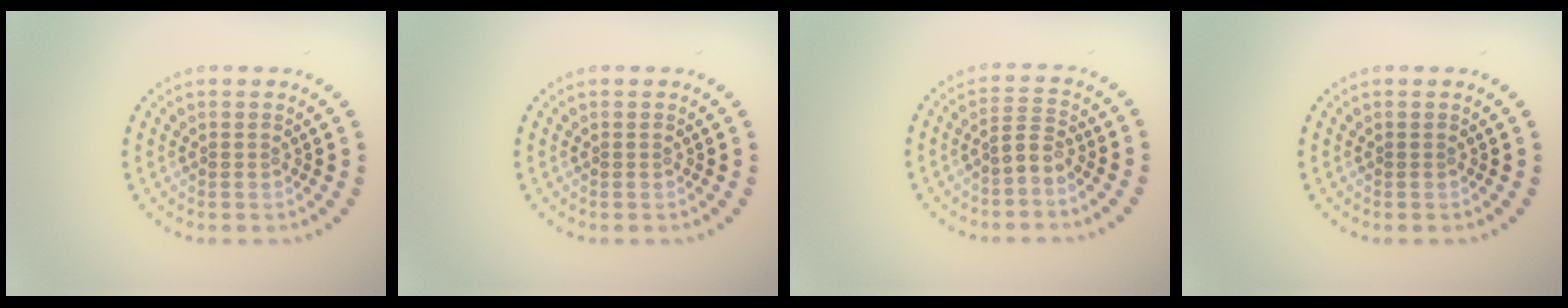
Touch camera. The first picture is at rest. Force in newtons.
{"total": 0.0}
{"total": 1.9, "press": 1.4, "slide": 1.3}
{"total": 0.0}